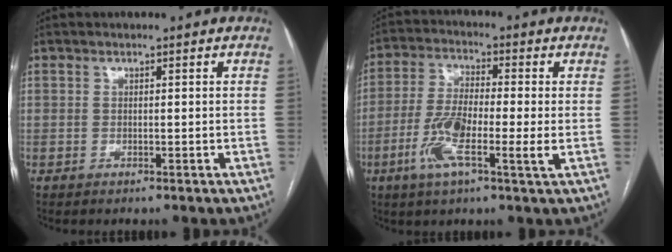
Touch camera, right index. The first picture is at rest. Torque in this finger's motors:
{"motor_torque": [1.30, -0.31, 0.76, 0.19]}